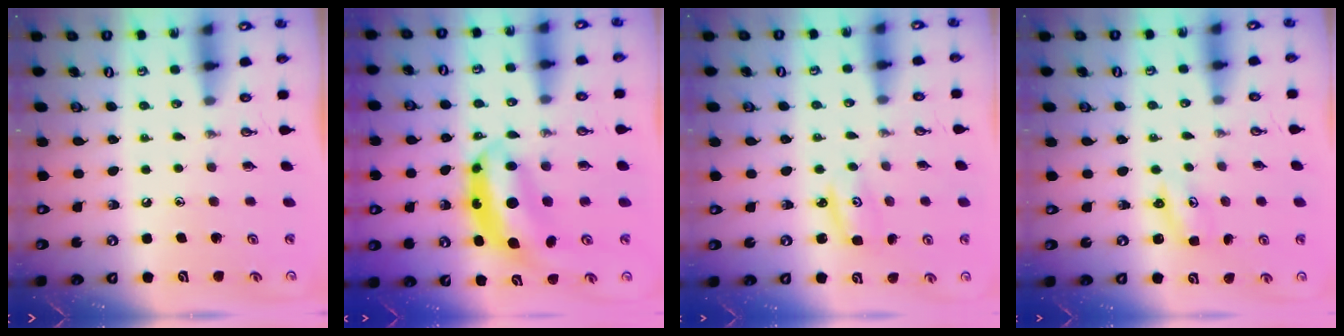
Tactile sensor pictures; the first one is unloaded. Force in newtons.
{"total": 7.6, "press": 7.6, "slide": 0.8}
{"total": 2.8, "press": 2.8, "slide": 0.3}
{"total": 2.2, "press": 2.1, "slide": 0.4}